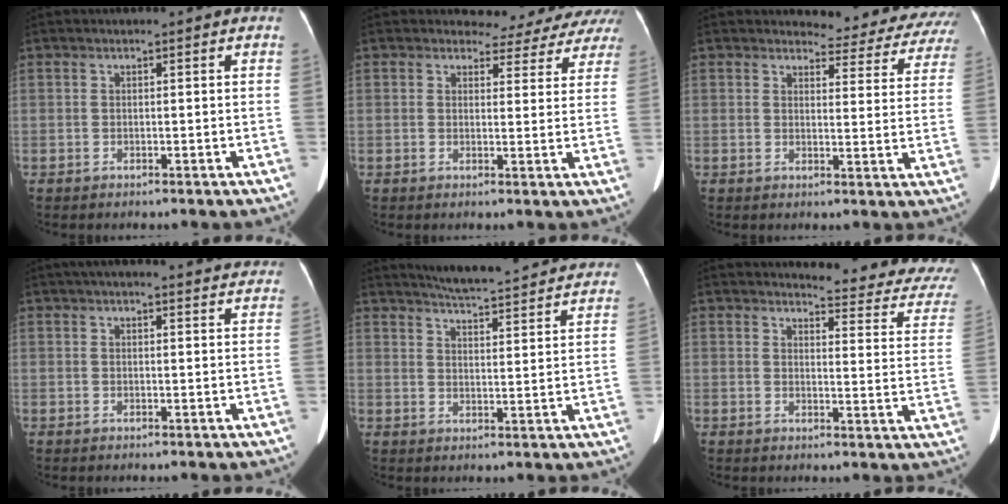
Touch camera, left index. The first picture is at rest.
{"total": 9.8, "force": [9.2, 3.1, 0.7], "torque": [0.017, -0.019, 0.073]}
{"total": 13.1, "force": [12.7, 3.1, 1.6], "torque": [0.015, -0.059, 0.107]}
{"total": 15.1, "force": [13.8, 2.4, 5.6], "torque": [-0.067, 0.037, 0.163]}
{"total": 21.0, "force": [19.7, 2.2, 7.0], "torque": [-0.102, -0.023, 0.241]}
{"total": 14.4, "force": [13.6, 1.9, 4.3], "torque": [-0.027, -0.078, 0.122]}